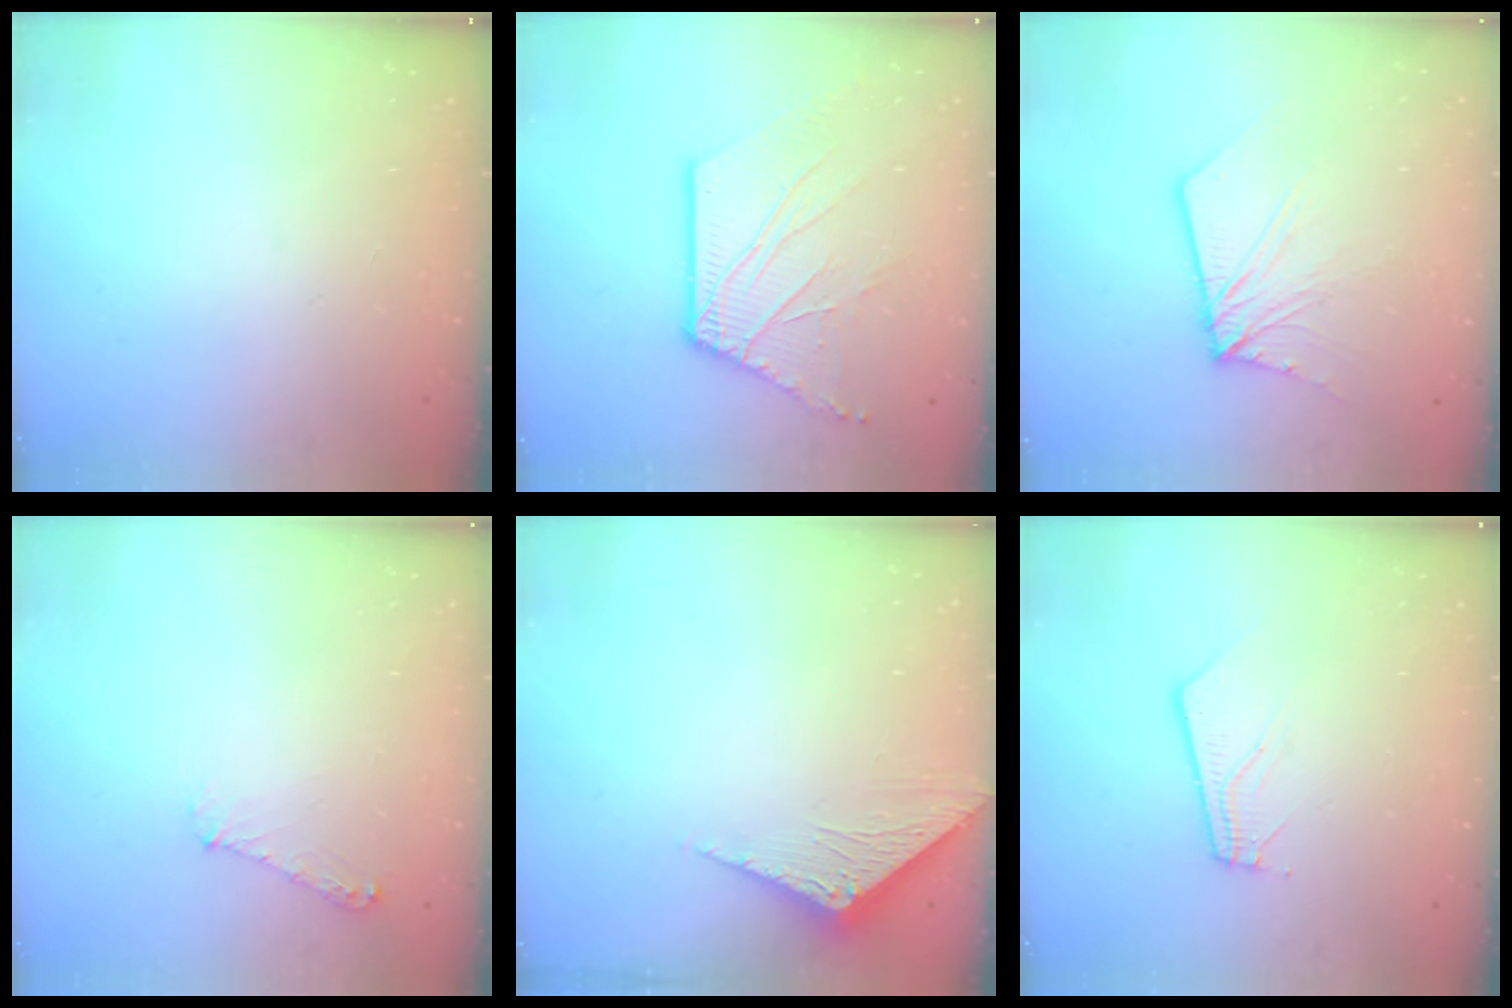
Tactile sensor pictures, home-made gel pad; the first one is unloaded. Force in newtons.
{"total": 10.5, "press": 10.4, "slide": 1.5}
{"total": 8.6, "press": 8.5, "slide": 1.0}
{"total": 5.7, "press": 5.7, "slide": 0.5}
{"total": 3.4, "press": 3.4, "slide": 0.2}
{"total": 3.7, "press": 3.7, "slide": 0.2}